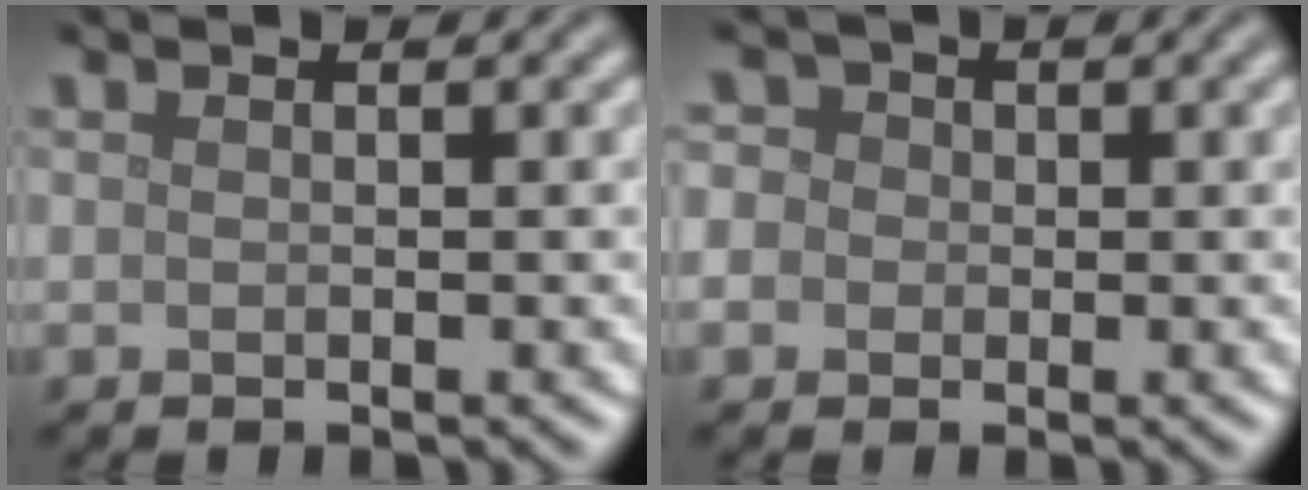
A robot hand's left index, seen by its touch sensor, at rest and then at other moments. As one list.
[{"total": 4.6, "force": [0.9, 4.2, 1.8], "torque": [-0.023, 0.038, -0.018]}]